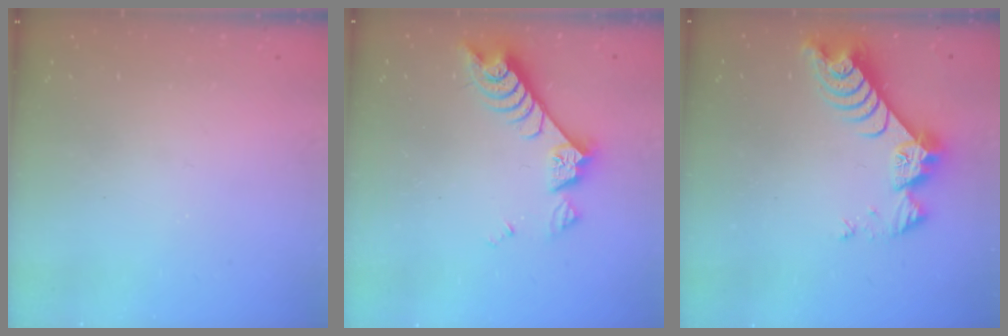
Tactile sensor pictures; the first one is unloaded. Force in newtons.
{"total": 8.3, "press": 8.2, "slide": 1.3}
{"total": 9.4, "press": 9.4, "slide": 0.9}